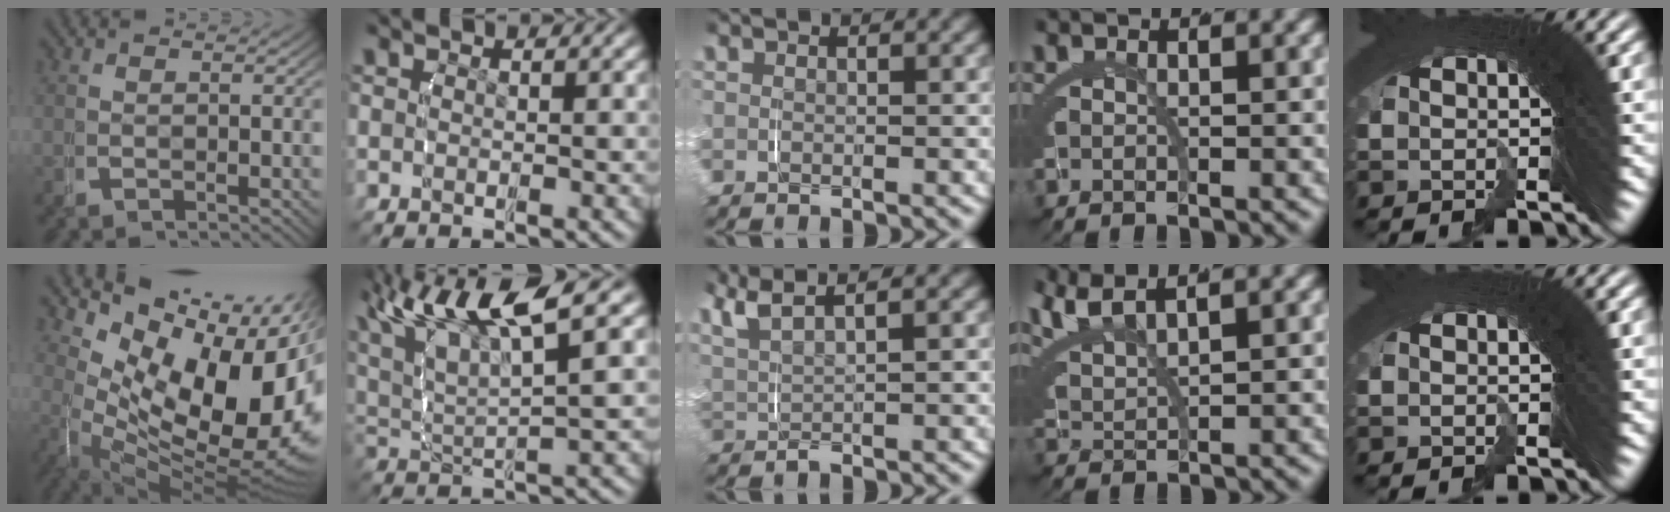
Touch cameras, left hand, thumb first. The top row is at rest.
{"thumb": {"total": 22.2, "force": [-0.1, 14.1, 17.1], "torque": [-0.265, -0.051, 0.024]}, "index": {"total": 8.3, "force": [5.2, 3.4, 5.6], "torque": [-0.115, 0.006, 0.087]}, "middle": {"total": 5.6, "force": [3.4, 2.9, 3.5], "torque": [-0.087, 0.006, 0.056]}, "ring": {"total": 4.5, "force": [3.4, 1.4, 2.6], "torque": [-0.076, 0.000, 0.070]}}